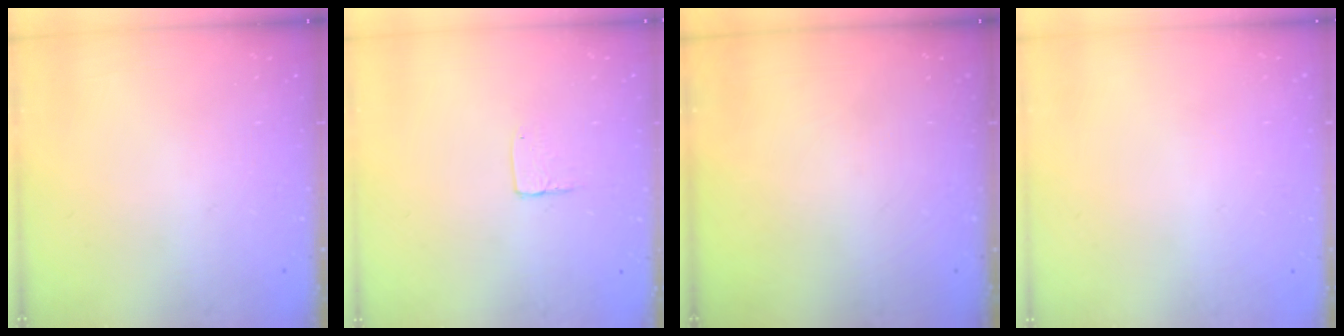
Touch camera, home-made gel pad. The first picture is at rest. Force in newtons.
{"total": 3.6, "press": 3.6, "slide": 0.3}
{"total": 0.0}
{"total": 0.0}